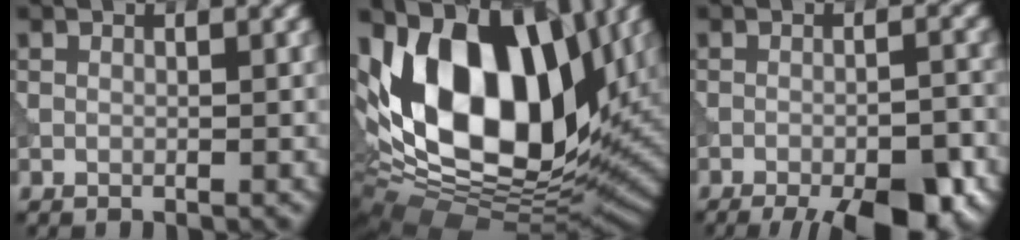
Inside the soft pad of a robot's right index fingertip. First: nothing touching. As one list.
[{"total": 15.6, "force": [3.5, 9.4, 12.0], "torque": [-0.209, 0.000, 0.047]}, {"total": 8.4, "force": [-5.3, 2.1, 6.1], "torque": [-0.081, -0.004, -0.077]}]